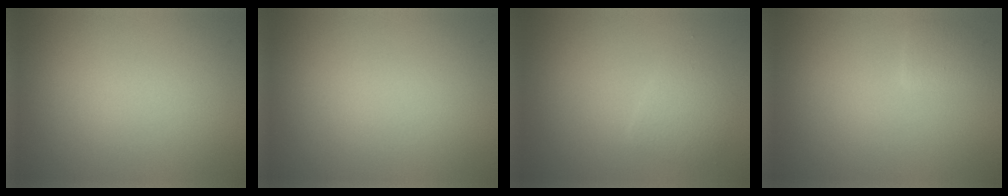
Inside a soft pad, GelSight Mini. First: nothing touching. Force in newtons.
{"total": 0.0}
{"total": 1.9, "press": 1.9, "slide": 0.0}
{"total": 1.4, "press": 1.4, "slide": 0.0}